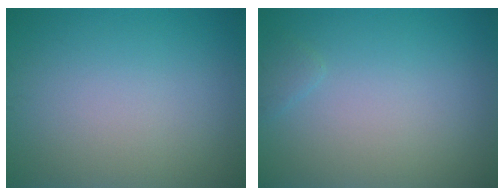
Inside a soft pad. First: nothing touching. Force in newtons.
{"total": 0.6, "press": 0.6, "slide": 0.1}